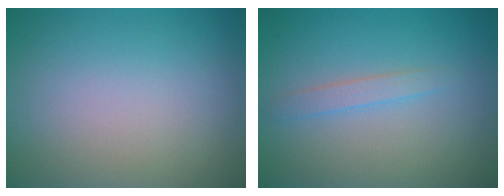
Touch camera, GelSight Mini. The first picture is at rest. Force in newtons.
{"total": 1.4, "press": 1.4, "slide": 0.1}